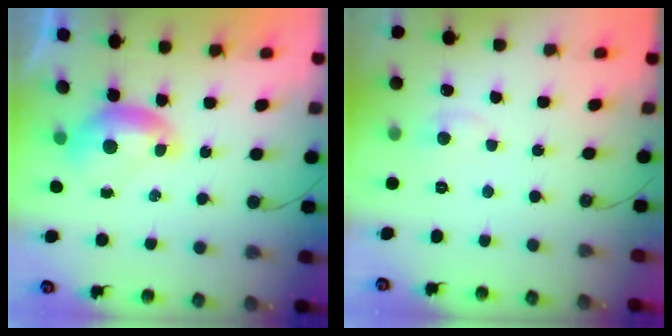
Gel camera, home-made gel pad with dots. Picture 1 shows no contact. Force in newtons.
{"total": 1.0, "press": 0.7, "slide": 0.8}